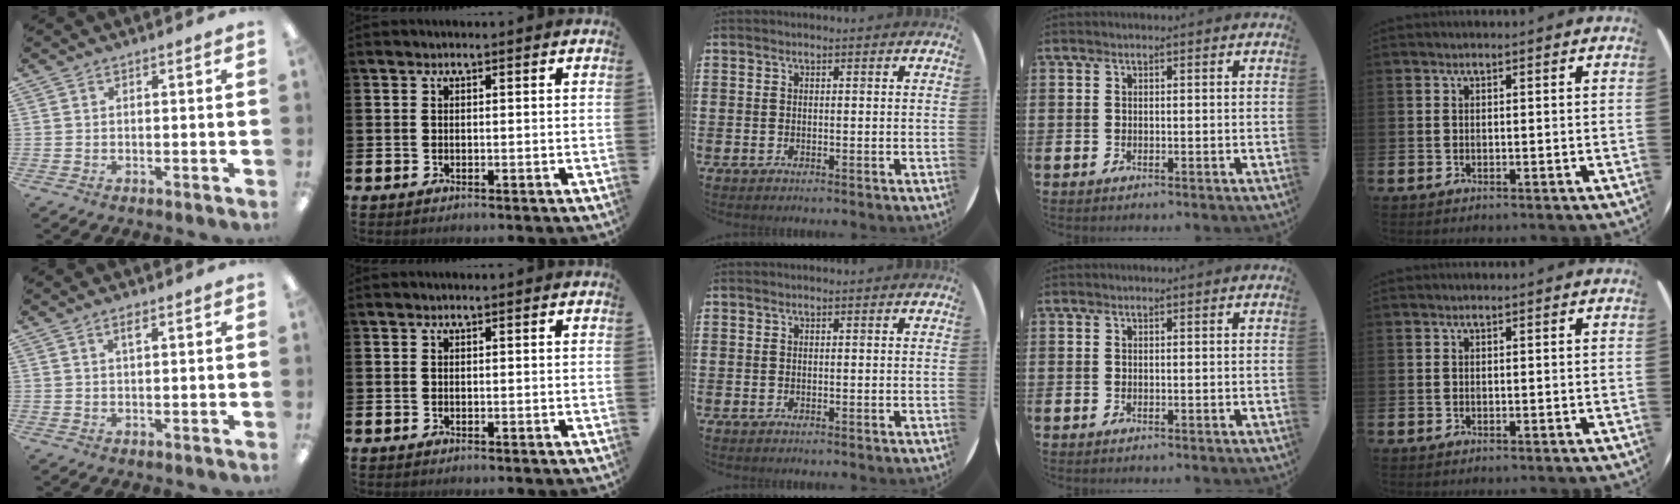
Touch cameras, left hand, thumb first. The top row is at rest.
{"thumb": {"total": 1.9, "force": [1.1, 0.5, 1.4], "torque": [-0.024, -0.001, 0.017]}}